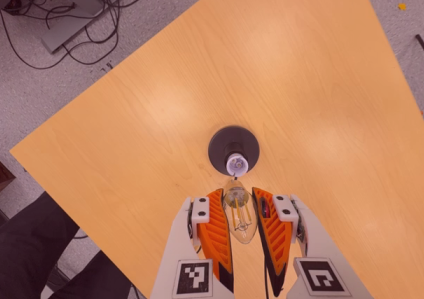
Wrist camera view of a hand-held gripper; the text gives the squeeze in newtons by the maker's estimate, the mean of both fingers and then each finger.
{"total": 23.9, "left": 26.3, "right": 21.4}